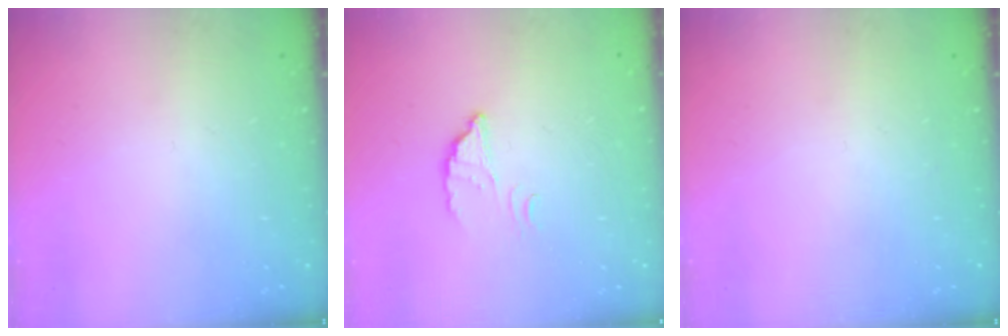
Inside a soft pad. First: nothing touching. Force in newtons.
{"total": 2.8, "press": 2.8, "slide": 0.1}
{"total": 0.0}